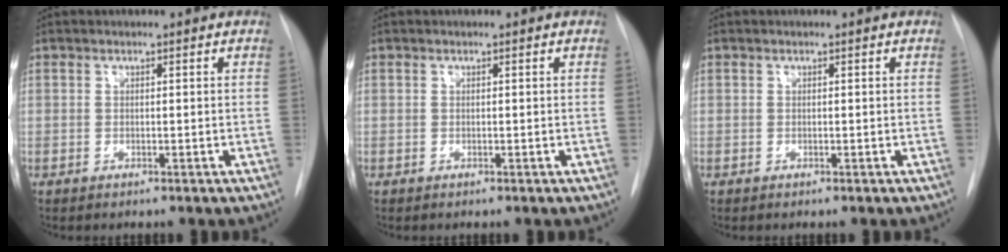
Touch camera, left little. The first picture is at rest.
{"total": 0.0}
{"total": 0.0}